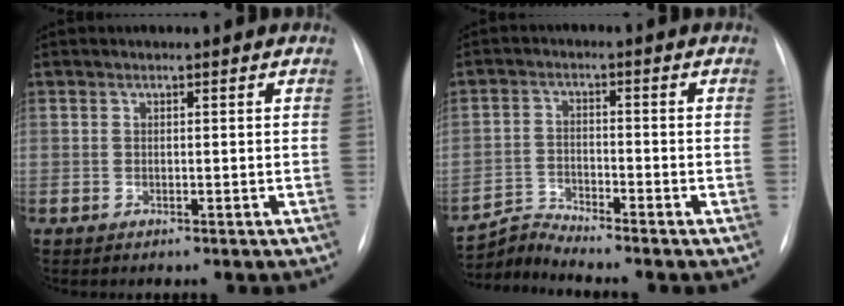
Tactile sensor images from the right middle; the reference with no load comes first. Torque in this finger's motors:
{"motor_torque": [-0.28, -0.06, -0.05, -0.01]}